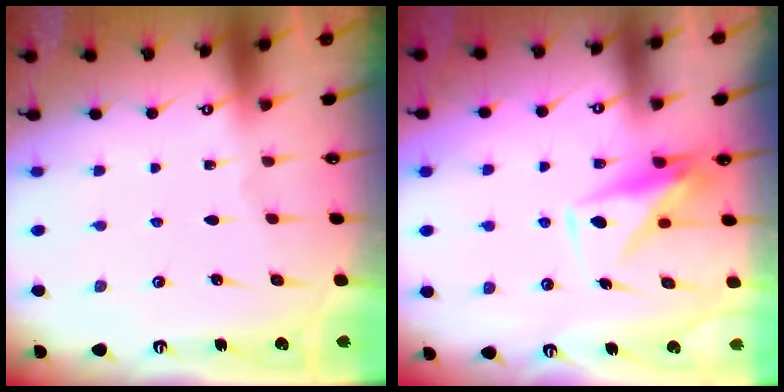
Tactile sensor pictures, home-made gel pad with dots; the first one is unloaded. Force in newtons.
{"total": 8.6, "press": 8.6, "slide": 0.9}